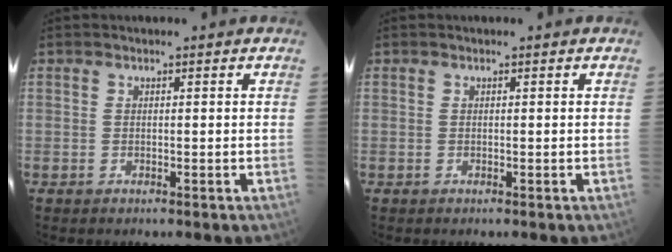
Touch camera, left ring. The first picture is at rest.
{"total": 0.0}